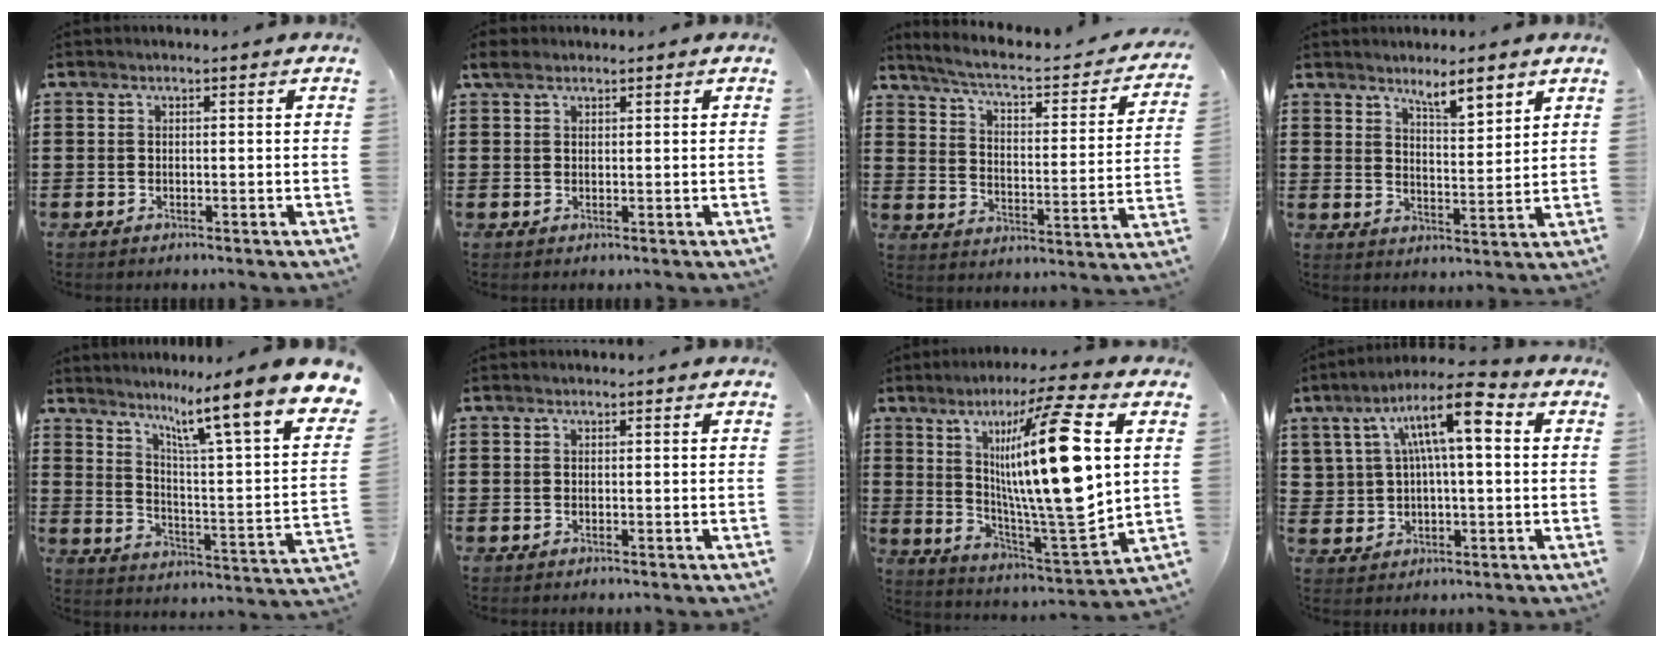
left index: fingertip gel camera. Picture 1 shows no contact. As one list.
[{"total": 2.1, "force": [1.5, 0.9, 1.2], "torque": [-0.026, 0.007, 0.027]}, {"total": 4.5, "force": [3.7, 0.3, 2.6], "torque": [-0.070, -0.032, 0.054]}, {"total": 5.2, "force": [4.4, 0.7, 2.7], "torque": [-0.048, -0.020, 0.073]}, {"total": 10.5, "force": [7.6, -0.6, 7.2], "torque": [-0.133, -0.069, 0.109]}, {"total": 0.0}, {"total": 19.7, "force": [4.6, 3.9, 18.7], "torque": [-0.339, -0.019, 0.058]}, {"total": 11.1, "force": [4.0, 4.2, 9.5], "torque": [-0.170, -0.002, 0.065]}]